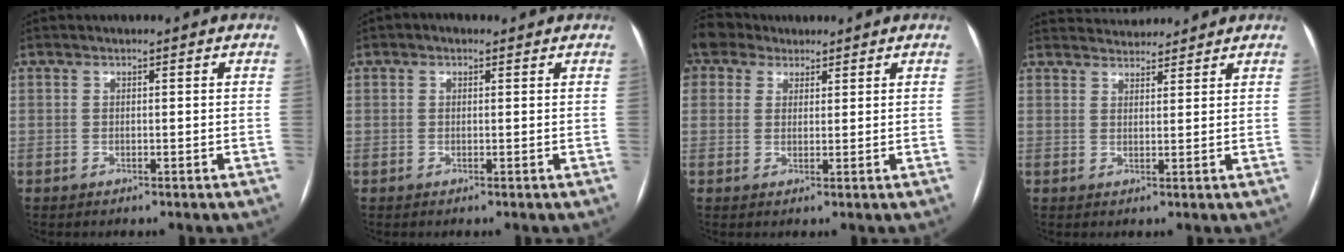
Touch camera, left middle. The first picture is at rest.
{"total": 1.2, "force": [0.7, 0.8, 0.6], "torque": [-0.014, 0.014, 0.006]}
{"total": 6.1, "force": [4.5, 3.9, 1.0], "torque": [-0.027, 0.032, 0.090]}
{"total": 6.8, "force": [6.6, 1.3, 1.1], "torque": [-0.016, 0.025, 0.094]}